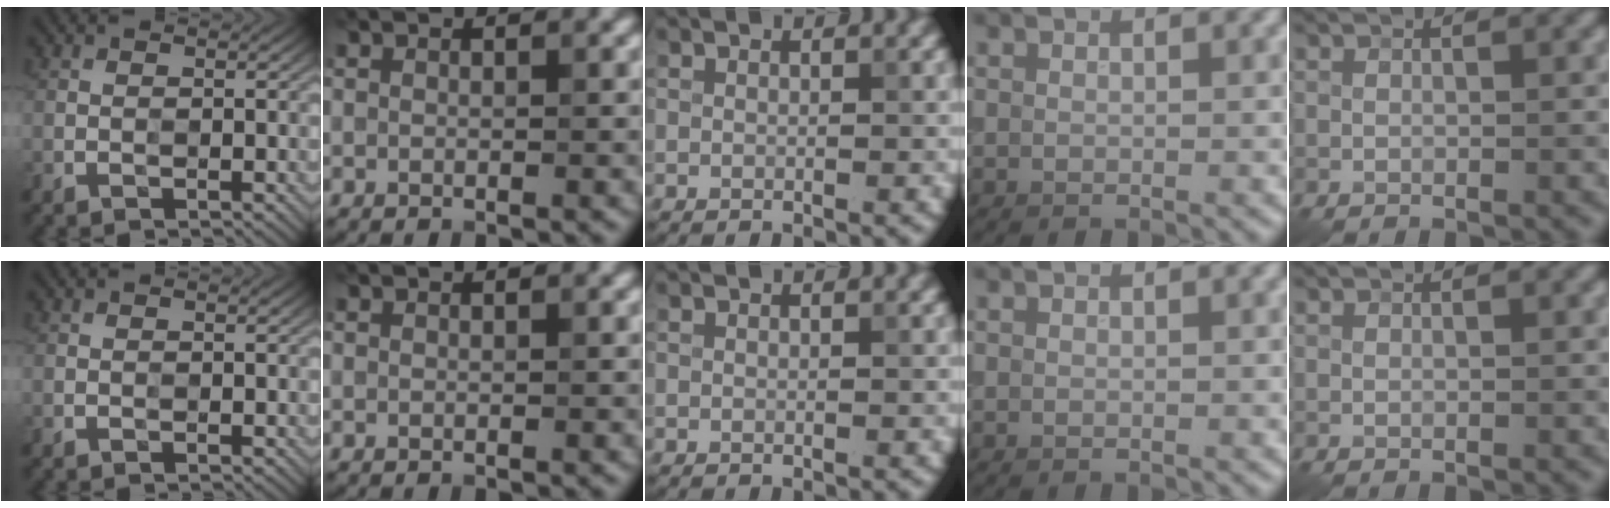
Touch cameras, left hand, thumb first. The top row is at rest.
{}